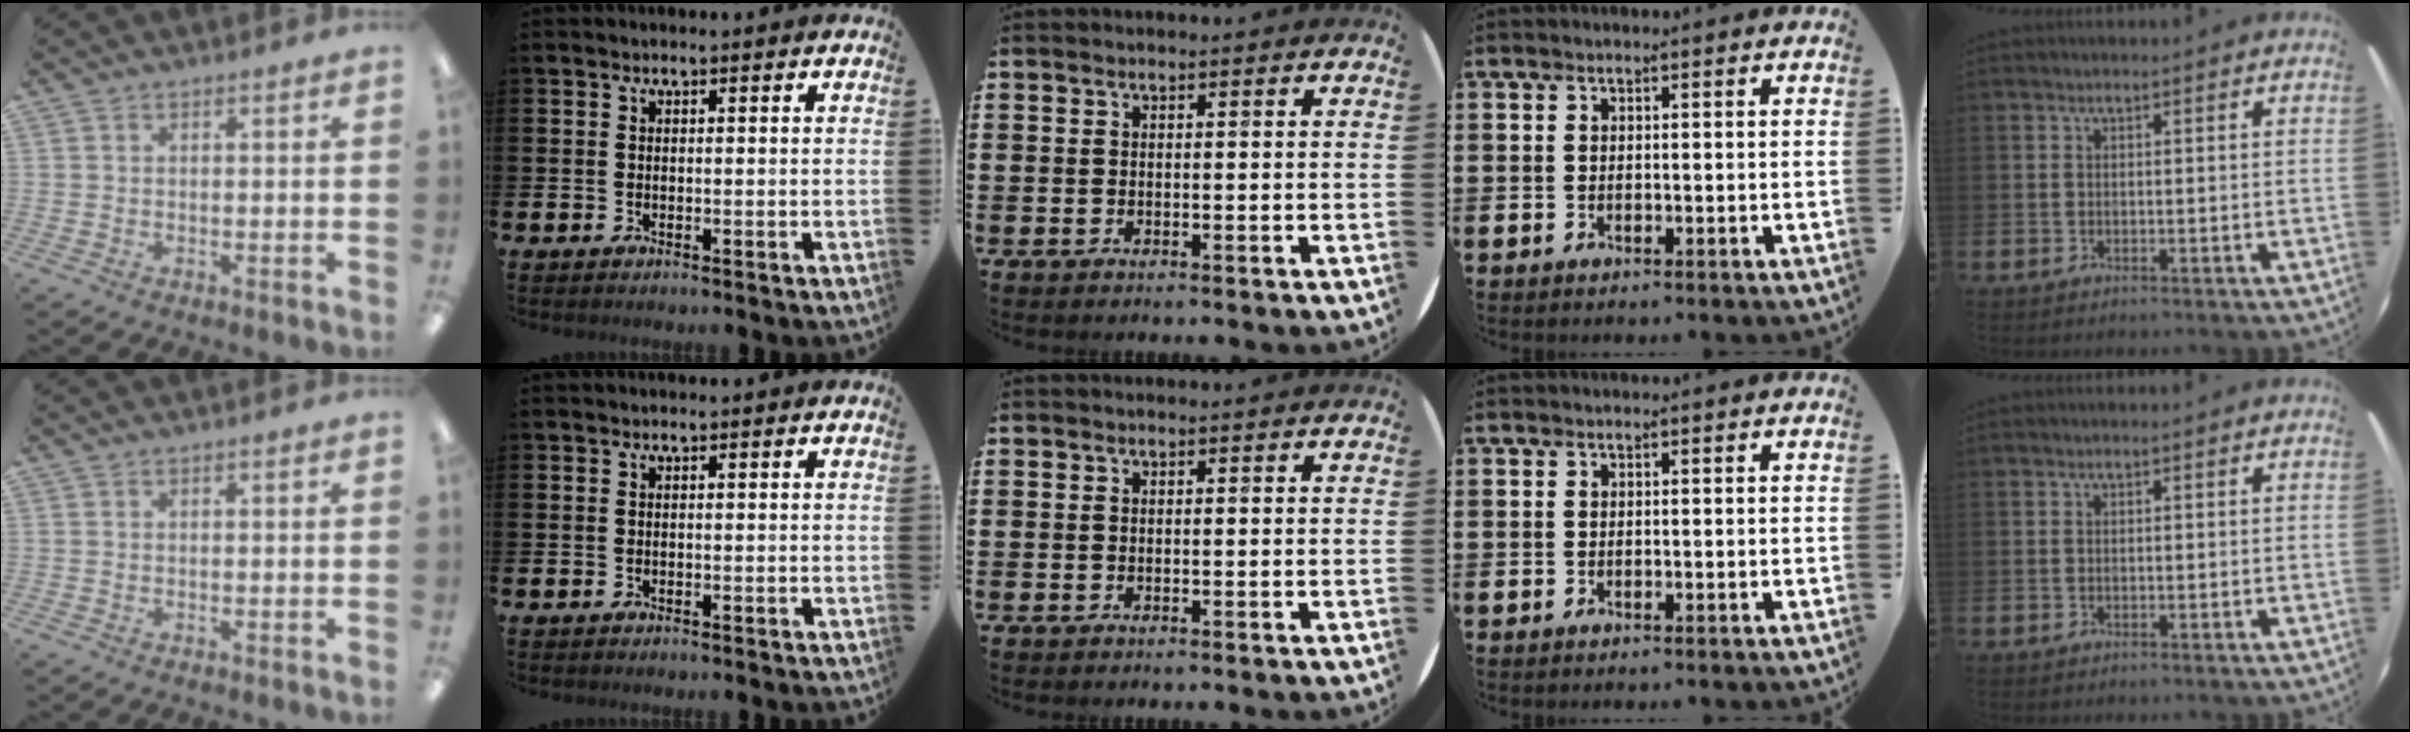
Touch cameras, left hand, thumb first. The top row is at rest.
{}